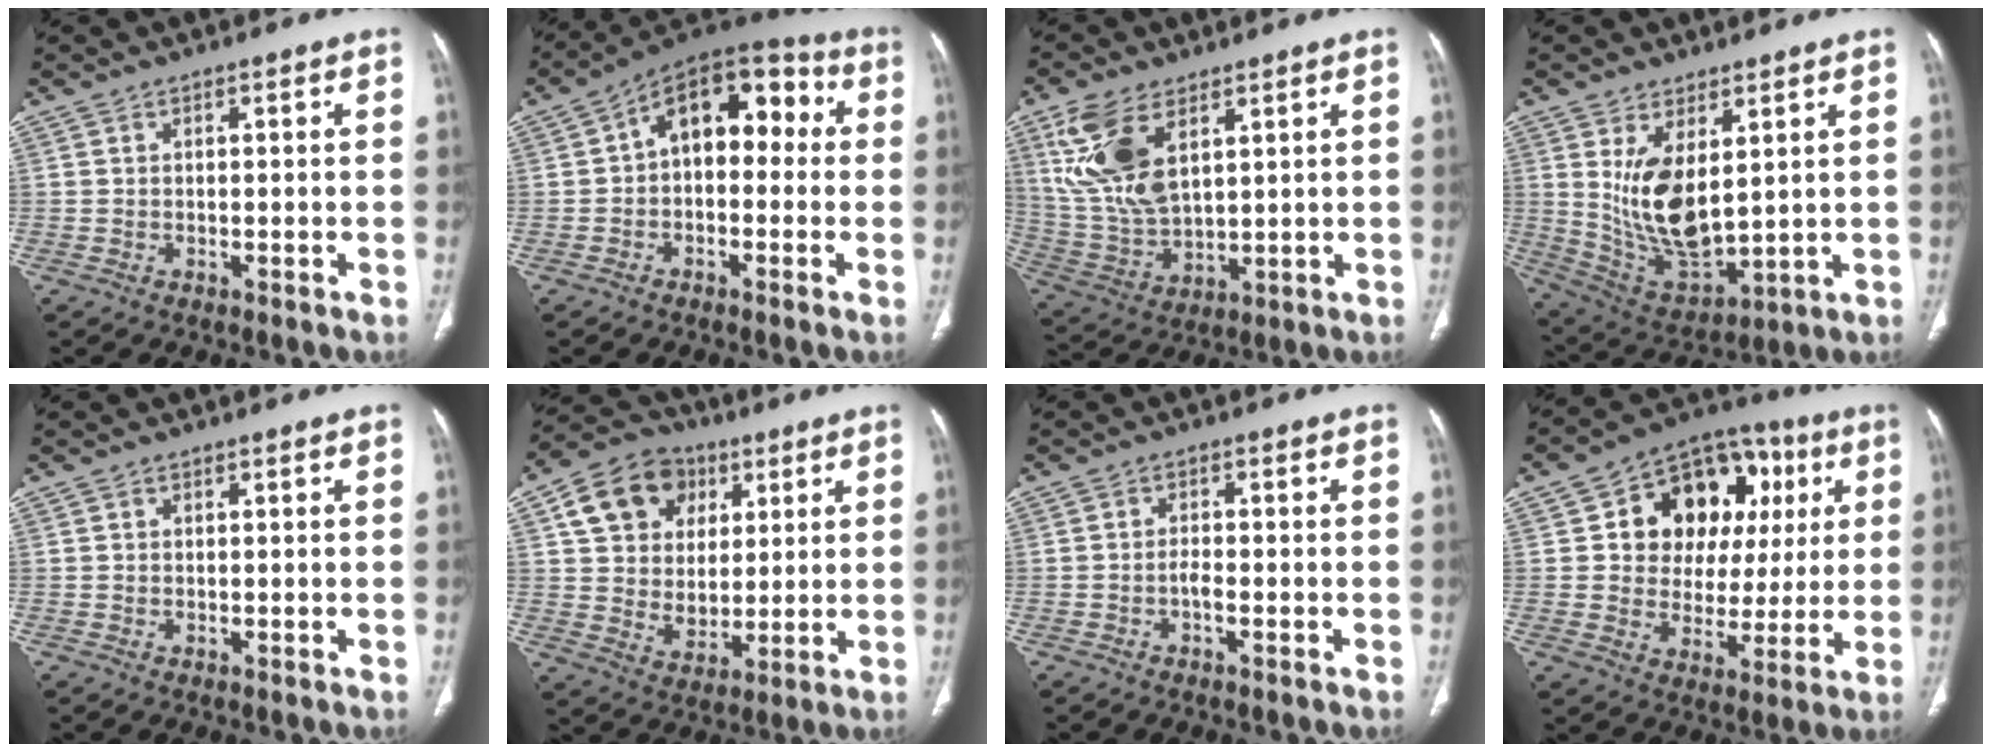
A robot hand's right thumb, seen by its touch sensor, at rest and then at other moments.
{"total": 13.5, "force": [1.1, 8.5, 10.5], "torque": [-0.107, 0.049, -0.002]}
{"total": 14.1, "force": [6.0, 7.3, 10.5], "torque": [-0.216, -0.019, 0.132]}
{"total": 13.0, "force": [3.3, 6.4, 10.8], "torque": [-0.186, -0.029, 0.088]}
{"total": 0.0}
{"total": 15.2, "force": [5.6, 12.1, 7.2], "torque": [-0.096, -0.005, 0.099]}
{"total": 1.8, "force": [-0.8, 0.6, 1.5], "torque": [-0.028, 0.005, -0.016]}
{"total": 18.6, "force": [5.1, 14.1, 11.0], "torque": [-0.090, 0.022, 0.082]}